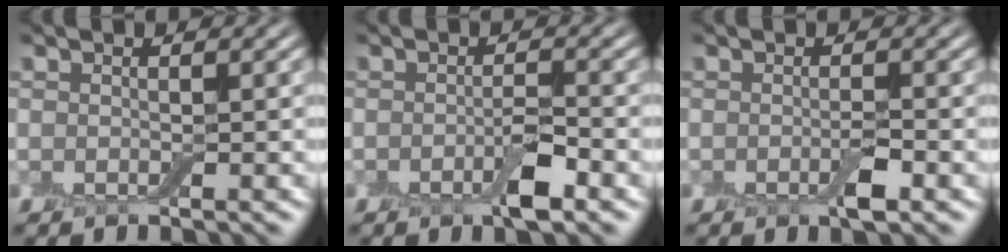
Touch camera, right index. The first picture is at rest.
{"total": 2.6, "force": [-1.2, 0.7, 2.2], "torque": [-0.038, -0.001, -0.022]}
{"total": 1.7, "force": [-0.7, 0.4, 1.6], "torque": [-0.026, -0.003, -0.013]}